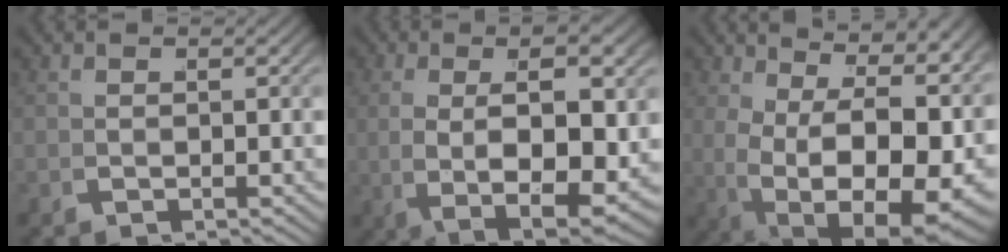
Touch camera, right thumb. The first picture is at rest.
{"total": 10.1, "force": [-0.7, 4.9, 8.9], "torque": [-0.167, -0.029, 0.013]}
{"total": 15.5, "force": [0.5, 9.5, 12.2], "torque": [-0.225, -0.061, 0.049]}